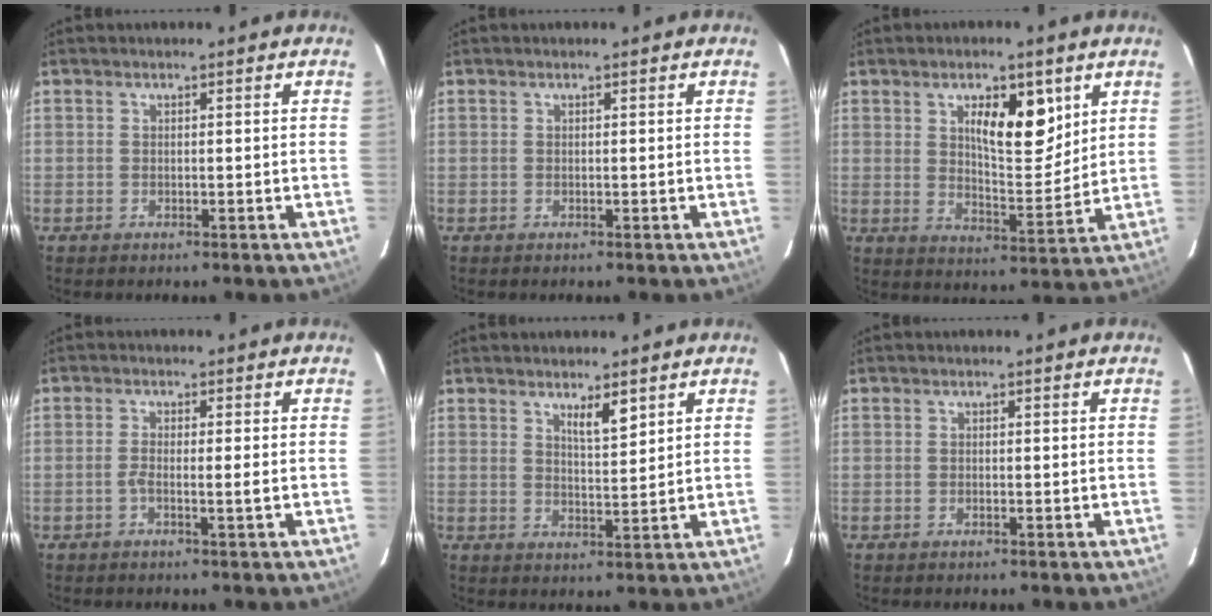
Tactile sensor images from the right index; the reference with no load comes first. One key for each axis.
{"total": 0.0}
{"total": 9.6, "fx": 4.3, "fy": 3.4, "fz": 7.8, "tx": -0.123, "ty": -0.002, "tz": 0.075}
{"total": 2.3, "fx": -0.6, "fy": 0.0, "fz": 2.2, "tx": -0.039, "ty": 0.001, "tz": -0.013}
{"total": 3.5, "fx": 2.4, "fy": 0.5, "fz": 2.5, "tx": -0.044, "ty": -0.007, "tz": 0.044}
{"total": 0.0}